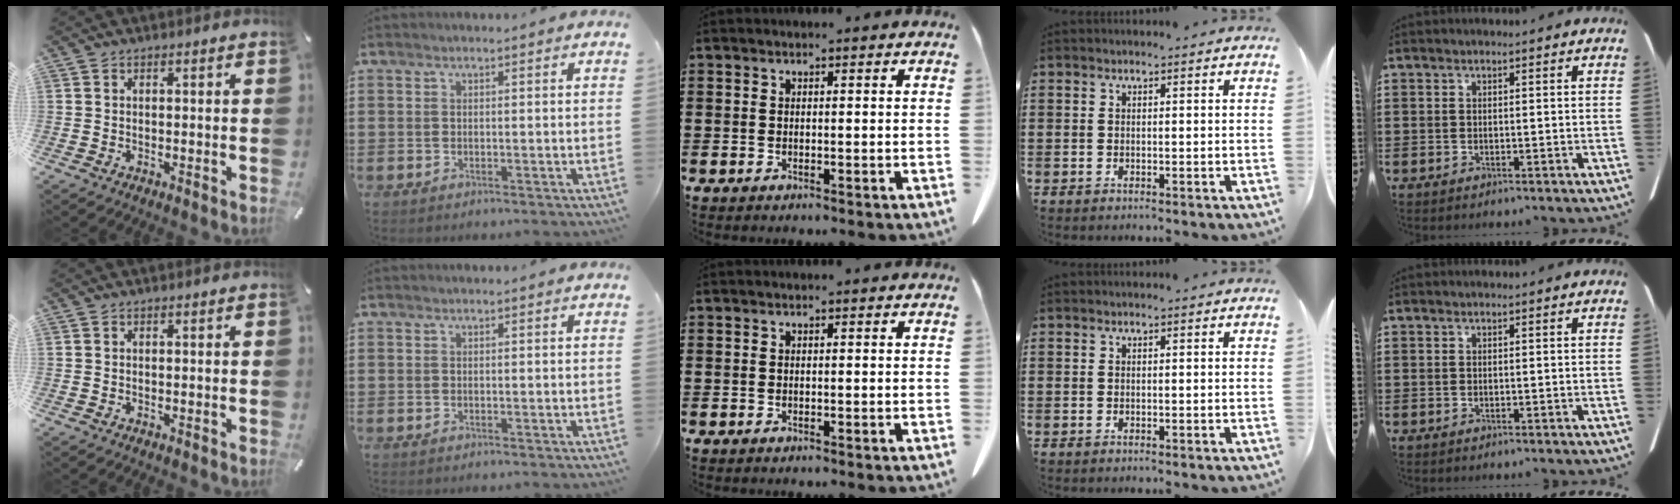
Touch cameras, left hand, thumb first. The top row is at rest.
{}